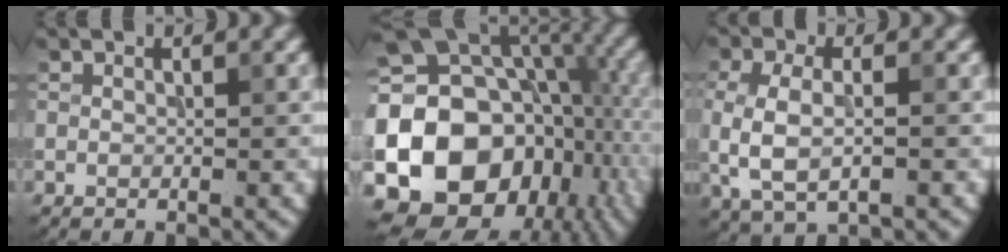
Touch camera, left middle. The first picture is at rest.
{"total": 19.1, "force": [-4.1, 14.7, 11.5], "torque": [-0.207, -0.009, -0.062]}
{"total": 4.2, "force": [-0.4, 2.1, 3.6], "torque": [-0.085, -0.007, -0.008]}